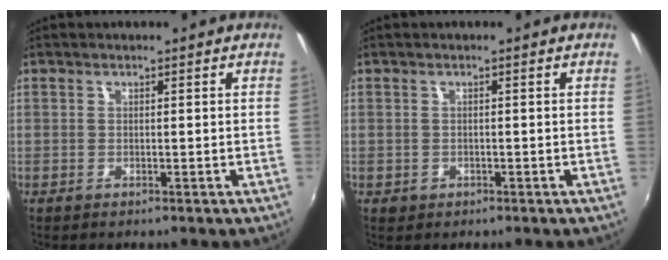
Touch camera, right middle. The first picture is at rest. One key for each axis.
{"total": 1.4, "fx": -0.5, "fy": 1.3, "fz": 0.4, "tx": -0.009, "ty": -0.003, "tz": -0.005}